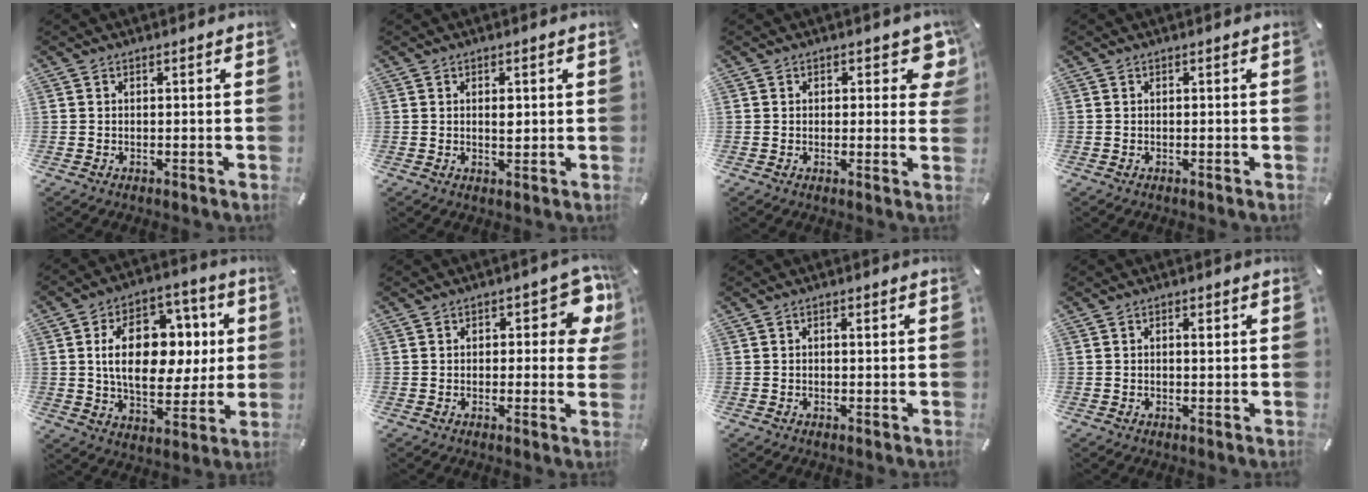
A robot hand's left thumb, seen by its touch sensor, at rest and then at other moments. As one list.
[{"total": 2.4, "force": [0.4, 1.2, 2.0], "torque": [-0.026, -0.003, 0.003]}, {"total": 6.0, "force": [2.7, 3.3, 4.2], "torque": [-0.032, -0.012, 0.039]}, {"total": 0.0}, {"total": 17.9, "force": [2.9, 12.0, 13.0], "torque": [-0.211, 0.007, 0.054]}, {"total": 9.1, "force": [3.0, 4.7, 7.3], "torque": [-0.075, -0.011, 0.044]}, {"total": 0.9, "force": [0.1, 0.6, 0.7], "torque": [-0.014, 0.004, 0.001]}, {"total": 1.6, "force": [0.4, 0.9, 1.3], "torque": [-0.010, -0.001, 0.002]}]